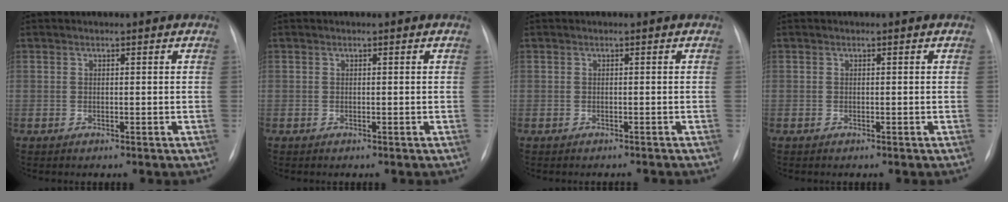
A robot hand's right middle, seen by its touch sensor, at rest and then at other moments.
{"total": 0.0}
{"total": 1.3, "force": [-1.3, 0.0, 0.1], "torque": [0.001, -0.004, -0.014]}
{"total": 0.0}